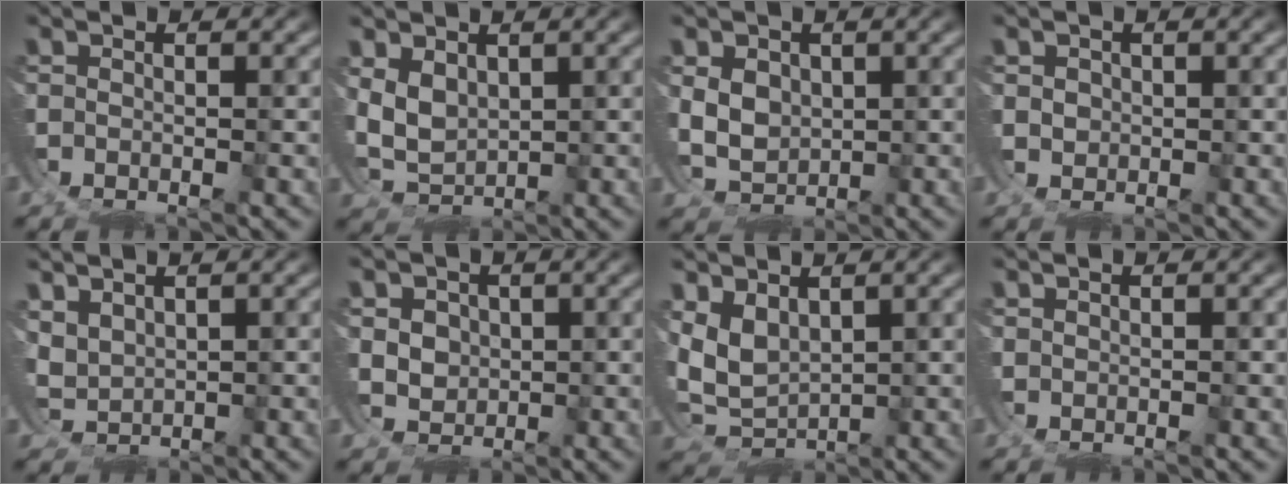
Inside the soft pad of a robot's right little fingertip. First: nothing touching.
{"total": 6.4, "force": [-0.2, 5.7, 2.8], "torque": [-0.096, -0.028, 0.009]}
{"total": 5.6, "force": [0.0, 5.1, 2.3], "torque": [-0.070, -0.022, 0.012]}
{"total": 1.3, "force": [0.4, 1.2, 0.0], "torque": [-0.002, -0.002, 0.011]}
{"total": 3.6, "force": [0.9, 3.4, 0.8], "torque": [-0.058, -0.013, 0.023]}
{"total": 3.7, "force": [0.5, 3.5, 1.1], "torque": [-0.030, -0.013, 0.018]}
{"total": 8.8, "force": [-0.2, 8.0, 3.6], "torque": [-0.127, -0.037, 0.005]}
{"total": 0.5, "force": [0.5, 0.1, -0.2], "torque": [0.007, 0.003, 0.010]}